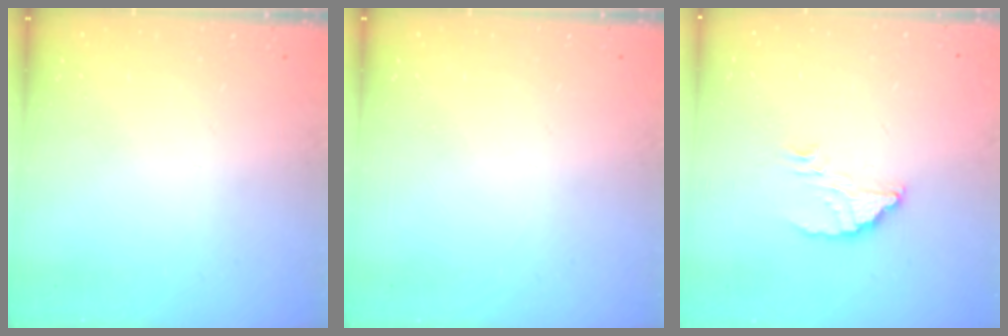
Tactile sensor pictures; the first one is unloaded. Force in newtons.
{"total": 0.0}
{"total": 3.7, "press": 3.7, "slide": 0.3}